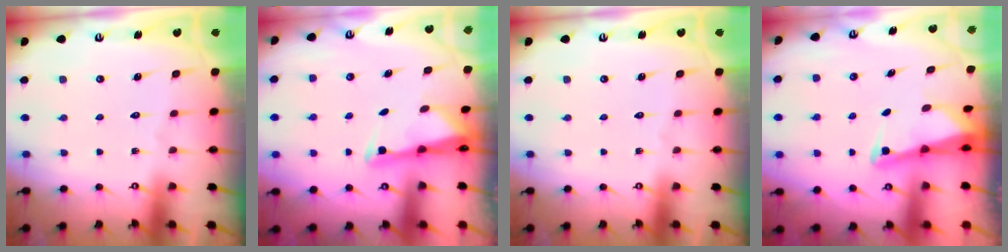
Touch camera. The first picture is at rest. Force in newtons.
{"total": 2.7, "press": 2.7, "slide": 0.4}
{"total": 0.0}
{"total": 2.7, "press": 2.7, "slide": 0.2}